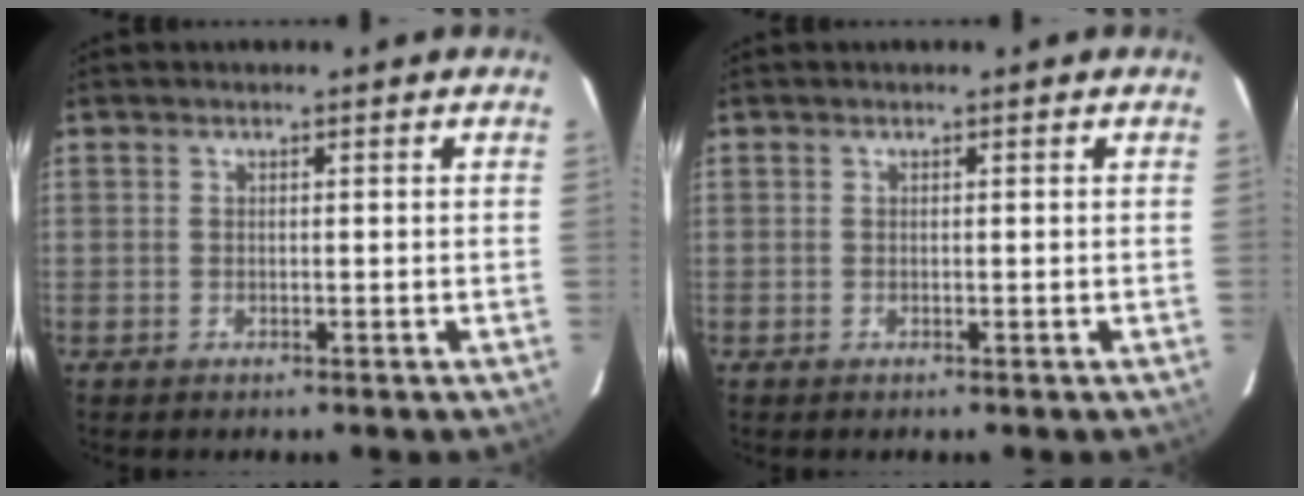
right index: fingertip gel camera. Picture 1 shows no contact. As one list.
[{"total": 0.0}]